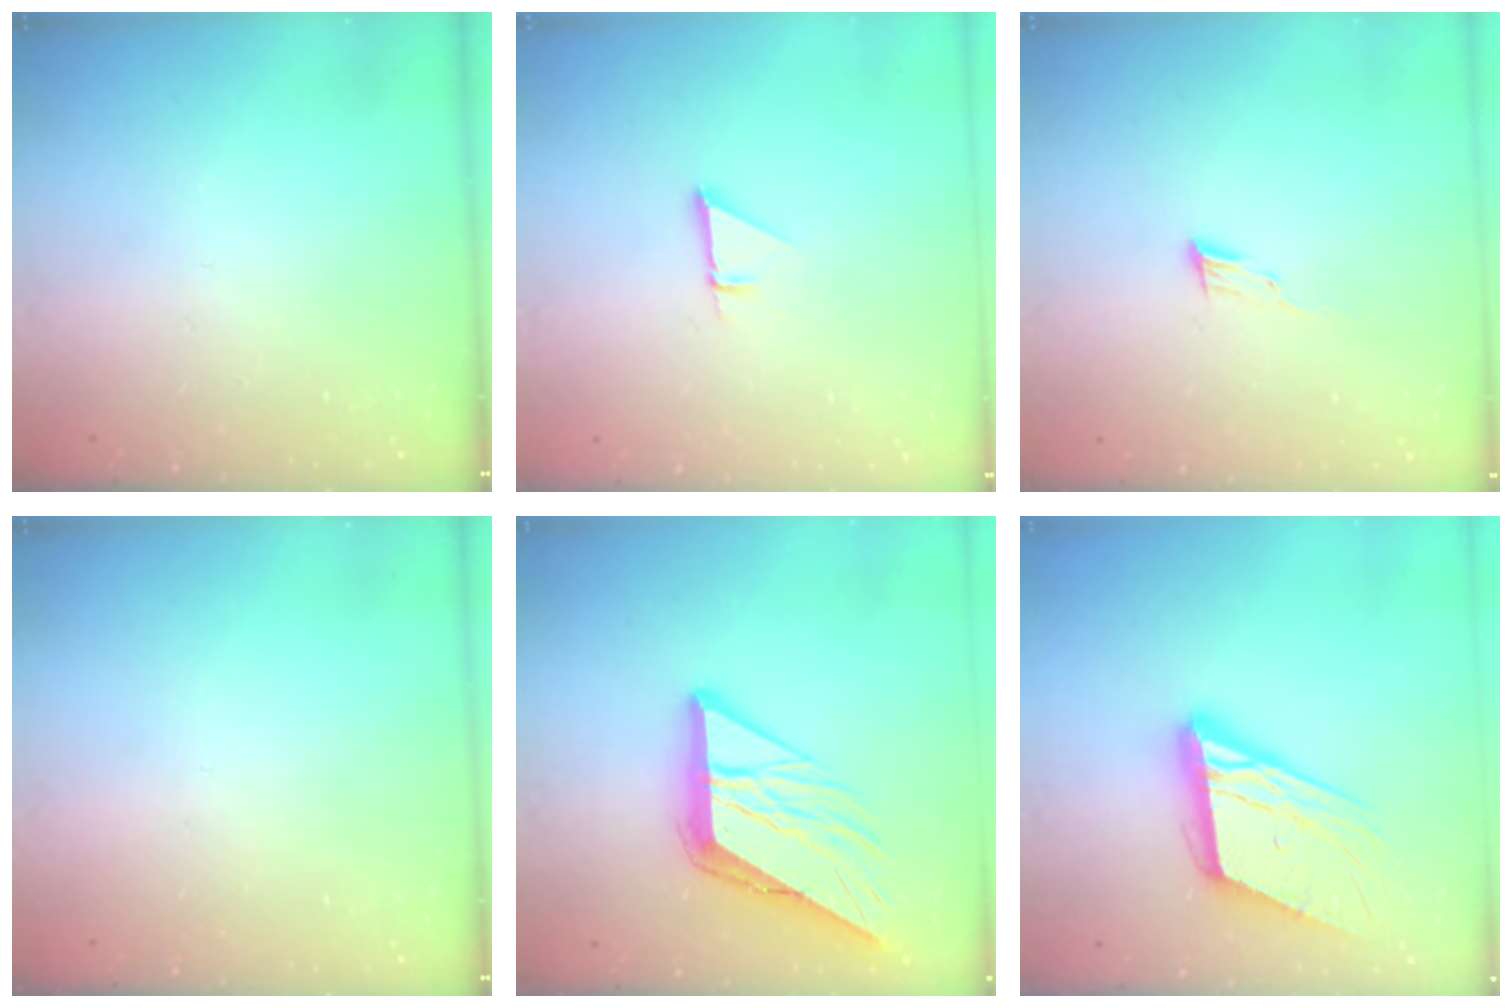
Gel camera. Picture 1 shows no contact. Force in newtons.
{"total": 1.0, "press": 1.0, "slide": 0.1}
{"total": 4.8, "press": 4.7, "slide": 1.0}
{"total": 0.0}
{"total": 15.9, "press": 15.9, "slide": 1.6}
{"total": 17.6, "press": 17.4, "slide": 2.6}